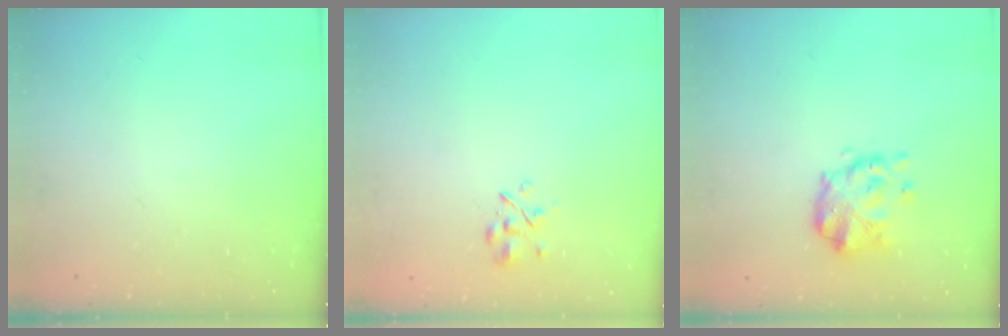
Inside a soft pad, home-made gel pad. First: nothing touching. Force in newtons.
{"total": 2.7, "press": 2.5, "slide": 1.0}
{"total": 6.0, "press": 6.0, "slide": 0.4}